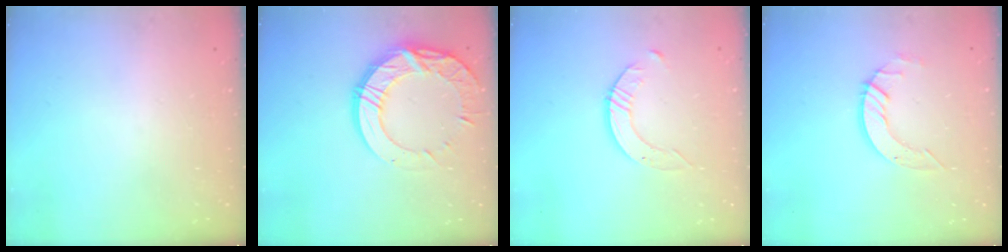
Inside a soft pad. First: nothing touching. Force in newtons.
{"total": 15.9, "press": 15.8, "slide": 1.4}
{"total": 3.4, "press": 3.3, "slide": 0.4}
{"total": 6.1, "press": 6.1, "slide": 0.5}